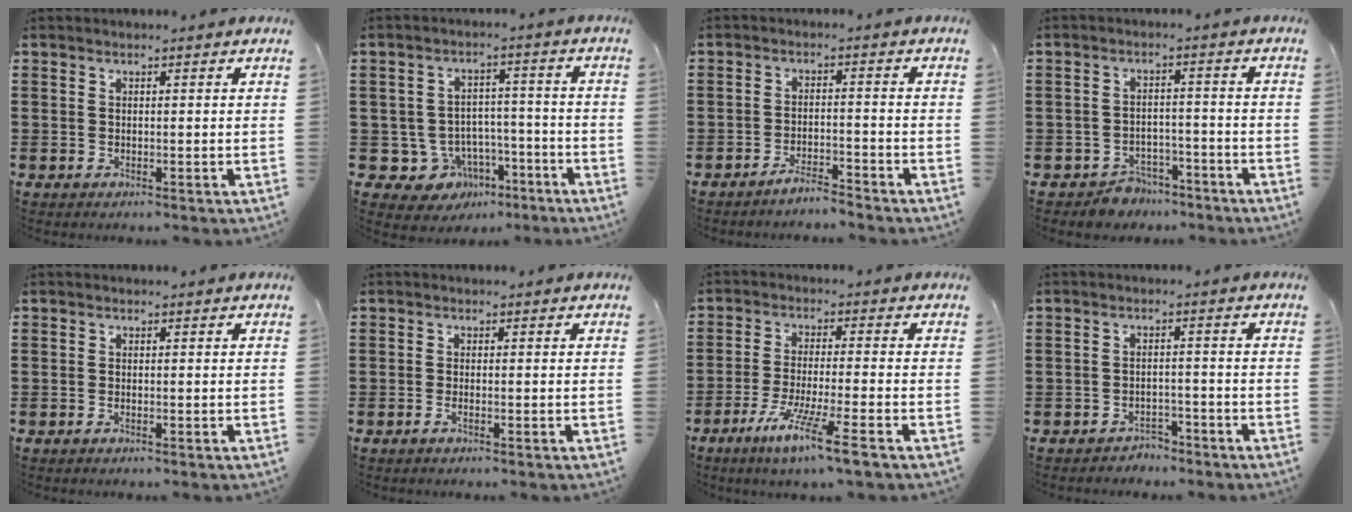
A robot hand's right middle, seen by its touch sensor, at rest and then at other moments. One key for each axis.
{"total": 6.0, "fx": -3.4, "fy": 4.8, "fz": 1.4, "tx": -0.044, "ty": 0.018, "tz": -0.061}
{"total": 3.0, "fx": -2.9, "fy": 0.0, "fz": 0.7, "tx": -0.014, "ty": 0.004, "tz": -0.059}
{"total": 3.4, "fx": -3.3, "fy": 1.1, "fz": -0.1, "tx": -0.007, "ty": 0.005, "tz": -0.070}
{"total": 0.0}
{"total": 0.8, "fx": -0.4, "fy": 0.1, "fz": 0.6, "tx": -0.012, "ty": -0.003, "tz": -0.008}
{"total": 7.6, "fx": -5.4, "fy": -0.3, "fz": 5.3, "tx": -0.104, "ty": -0.013, "tz": -0.103}
{"total": 2.4, "fx": -2.4, "fy": 0.5, "fz": -0.1, "tx": -0.008, "ty": 0.002, "tz": -0.052}